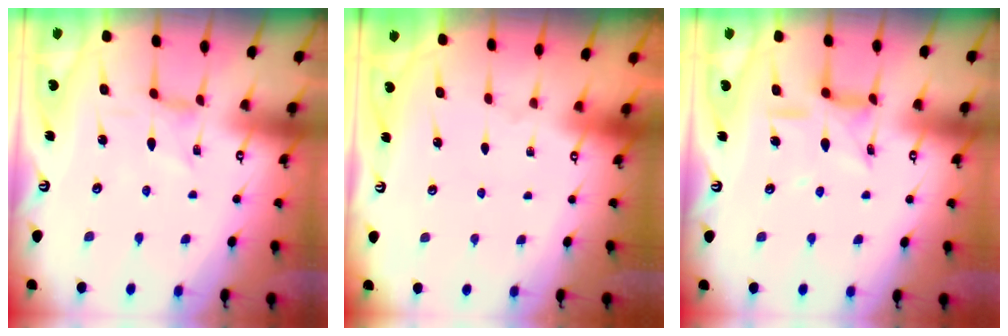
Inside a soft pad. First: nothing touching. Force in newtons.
{"total": 0.0}
{"total": 9.9, "press": 9.8, "slide": 0.7}